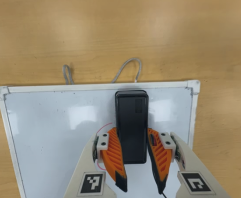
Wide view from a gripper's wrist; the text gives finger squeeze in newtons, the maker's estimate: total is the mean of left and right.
{"total": 15.4, "left": 14.8, "right": 16.0}